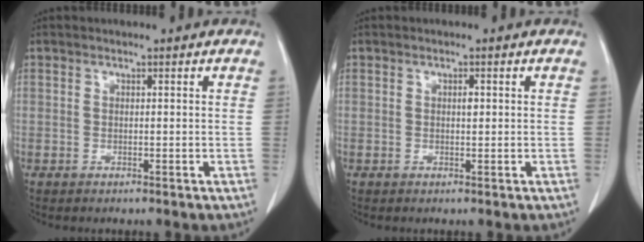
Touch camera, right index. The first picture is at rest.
{"total": 0.8, "force": [0.2, 0.3, 0.7], "torque": [-0.013, 0.001, 0.003]}